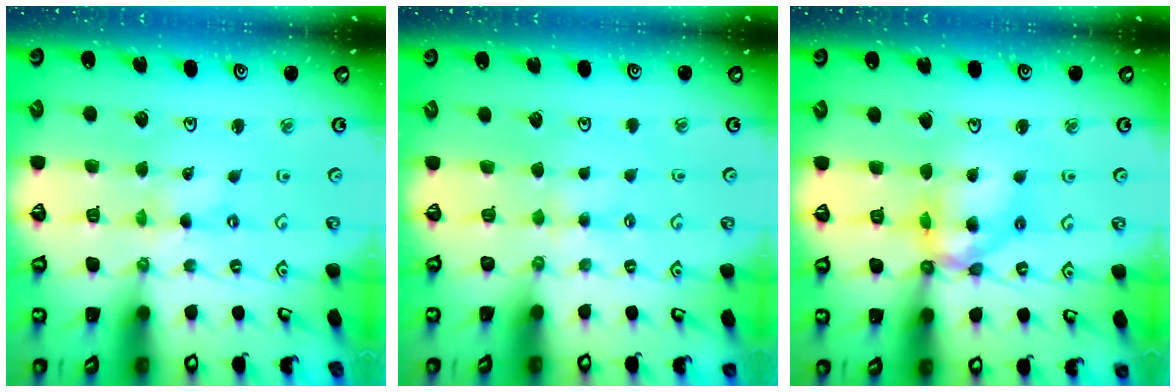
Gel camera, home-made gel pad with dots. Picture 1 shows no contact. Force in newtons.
{"total": 2.0, "press": 2.0, "slide": 0.4}
{"total": 11.7, "press": 11.6, "slide": 1.2}